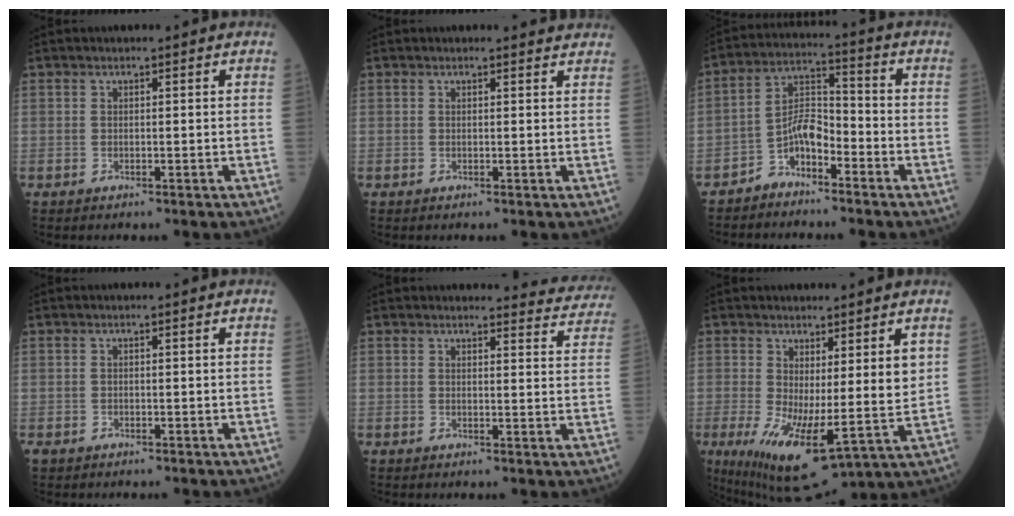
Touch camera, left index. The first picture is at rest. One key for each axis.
{"total": 1.9, "fx": 1.9, "fy": 0.2, "fz": 0.0, "tx": -0.006, "ty": -0.004, "tz": 0.011}
{"total": 5.7, "fx": -3.9, "fy": 2.5, "fz": 3.4, "tx": -0.065, "ty": 0.011, "tz": -0.079}
{"total": 0.5, "fx": -0.3, "fy": 0.4, "fz": 0.2, "tx": -0.009, "ty": 0.000, "tz": -0.003}
{"total": 7.8, "fx": 7.7, "fy": 1.0, "fz": -0.2, "tx": 0.029, "ty": -0.034, "tz": 0.057}
{"total": 12.1, "fx": 0.4, "fy": 2.5, "fz": 11.8, "tx": -0.203, "ty": -0.014, "tz": 0.021}